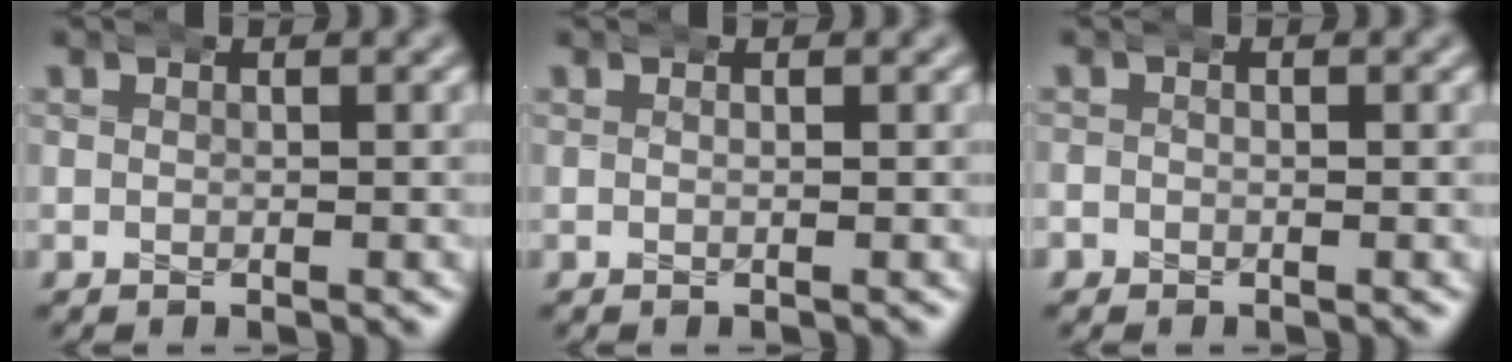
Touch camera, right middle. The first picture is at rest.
{"total": 0.6, "force": [0.1, -0.4, -0.4], "torque": [0.001, 0.001, 0.000]}
{"total": 1.1, "force": [-0.4, 0.9, -0.4], "torque": [-0.005, 0.002, -0.012]}